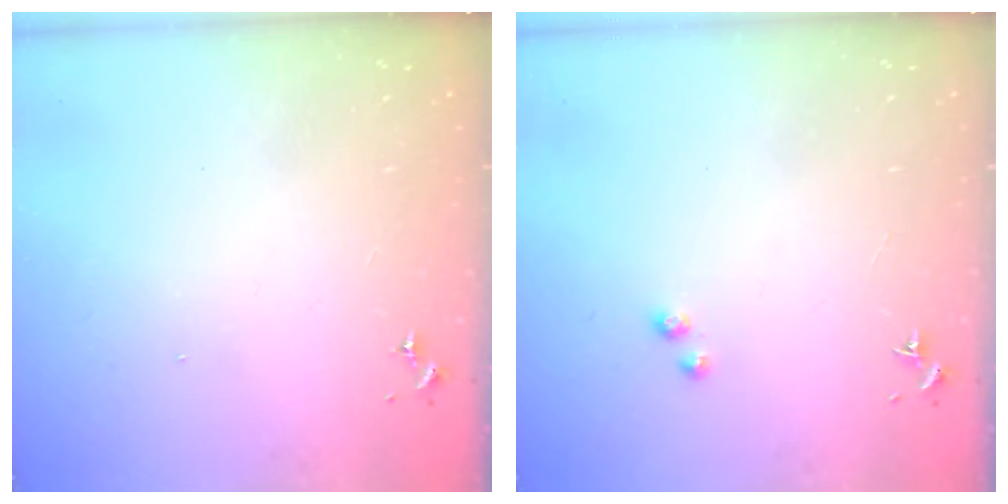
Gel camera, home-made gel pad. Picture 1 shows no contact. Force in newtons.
{"total": 1.8, "press": 1.7, "slide": 0.2}